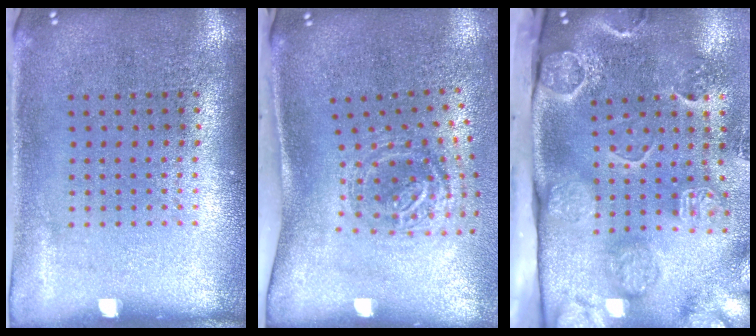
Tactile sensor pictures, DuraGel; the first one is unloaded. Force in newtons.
{"total": 1.8, "press": 1.2, "slide": 1.3}
{"total": 4.7, "press": 3.4, "slide": 3.3}